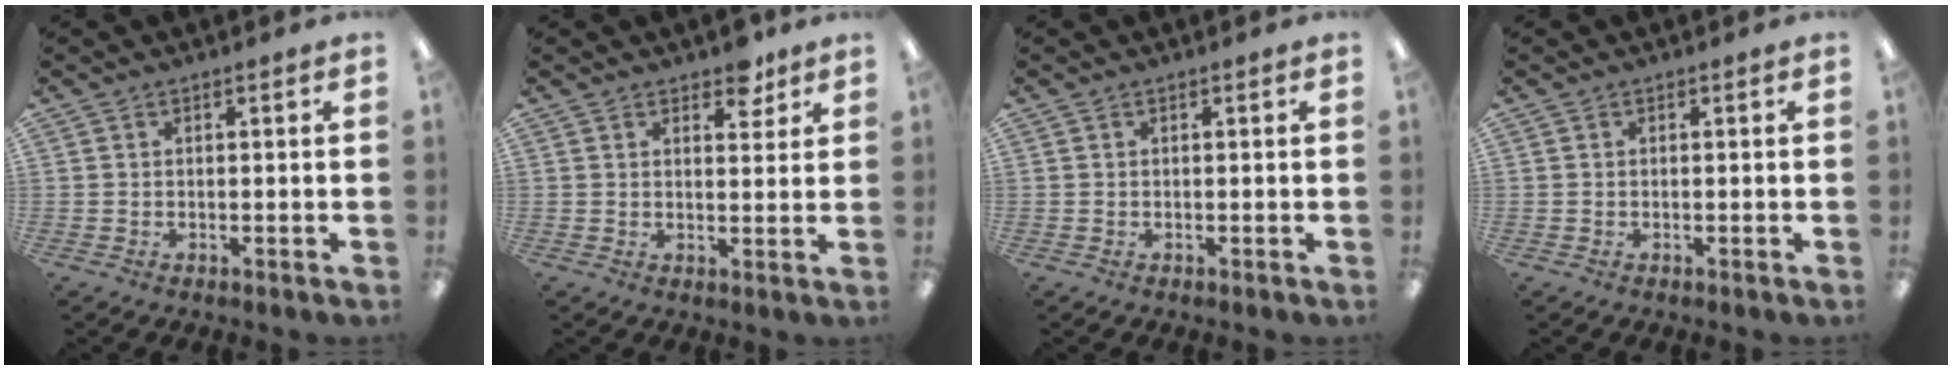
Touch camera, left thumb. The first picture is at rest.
{"total": 5.2, "force": [4.0, 2.5, 2.3], "torque": [-0.014, -0.021, 0.067]}
{"total": 0.0}
{"total": 0.0}